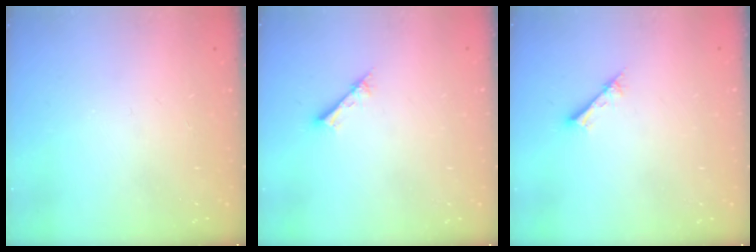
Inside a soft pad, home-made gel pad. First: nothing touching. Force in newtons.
{"total": 1.7, "press": 1.7, "slide": 0.2}
{"total": 1.7, "press": 1.7, "slide": 0.2}